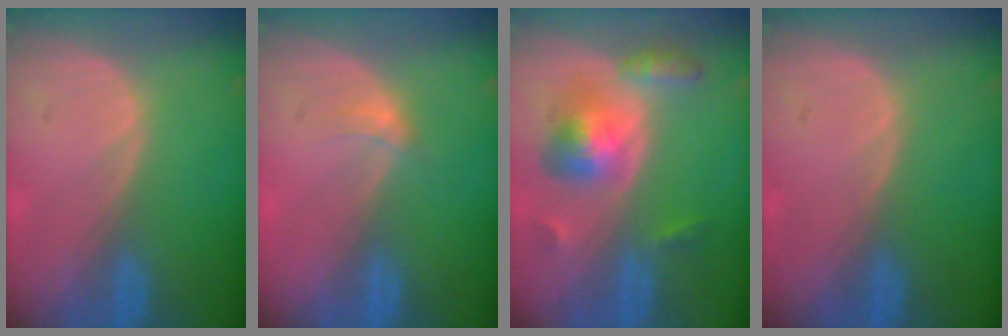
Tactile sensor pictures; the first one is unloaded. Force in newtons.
{"total": 1.6, "press": 1.3, "slide": 1.0}
{"total": 6.5, "press": 6.5, "slide": 0.4}
{"total": 0.0}